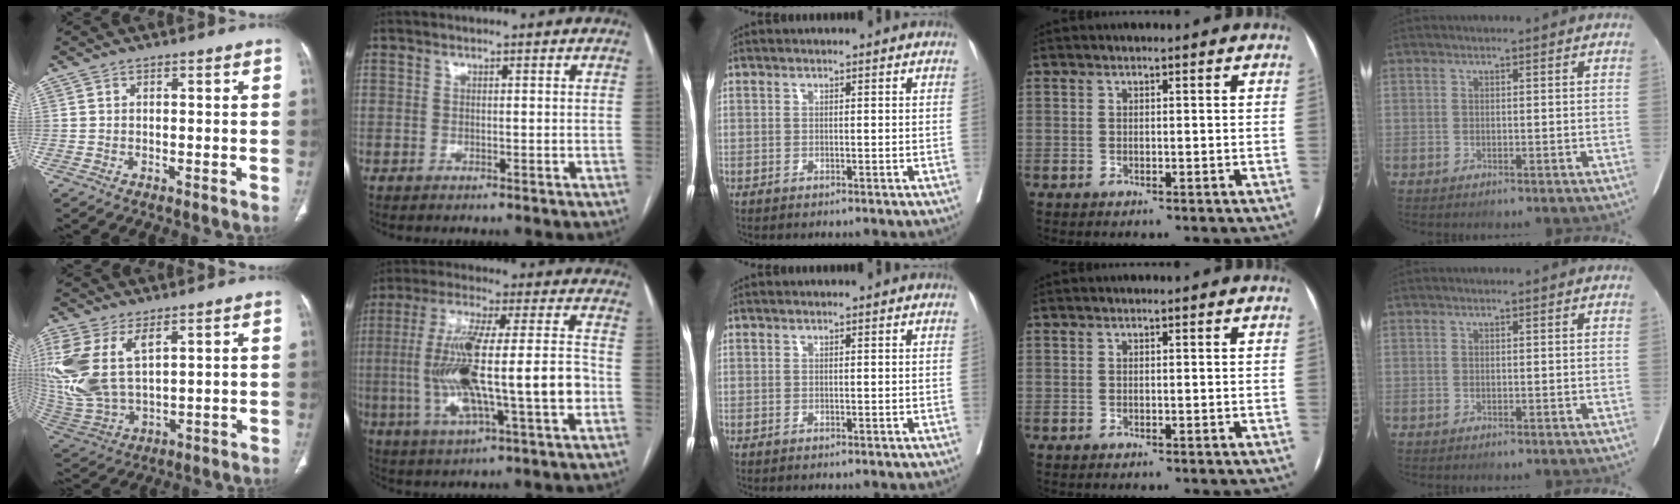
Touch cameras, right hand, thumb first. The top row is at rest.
{"thumb": {"total": 16.7, "force": [6.1, 8.8, 12.8], "torque": [-0.305, -0.017, 0.134]}, "index": {"total": 18.7, "force": [-2.7, 2.7, 18.3], "torque": [-0.349, 0.013, -0.040]}}